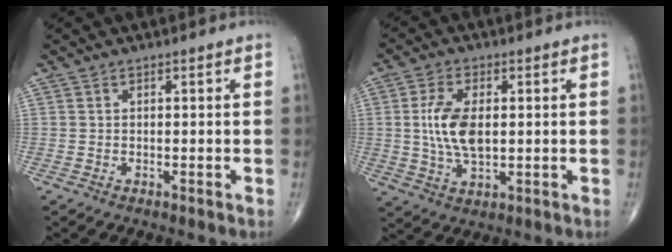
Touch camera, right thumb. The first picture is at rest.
{"total": 9.3, "force": [0.7, 4.8, 7.9], "torque": [-0.158, -0.004, 0.017]}